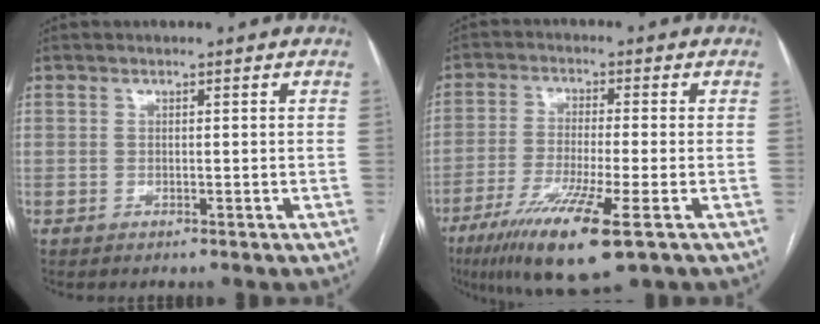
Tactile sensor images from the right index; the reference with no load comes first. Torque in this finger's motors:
{"motor_torque": [0.80, -0.61, 0.79, 0.21]}